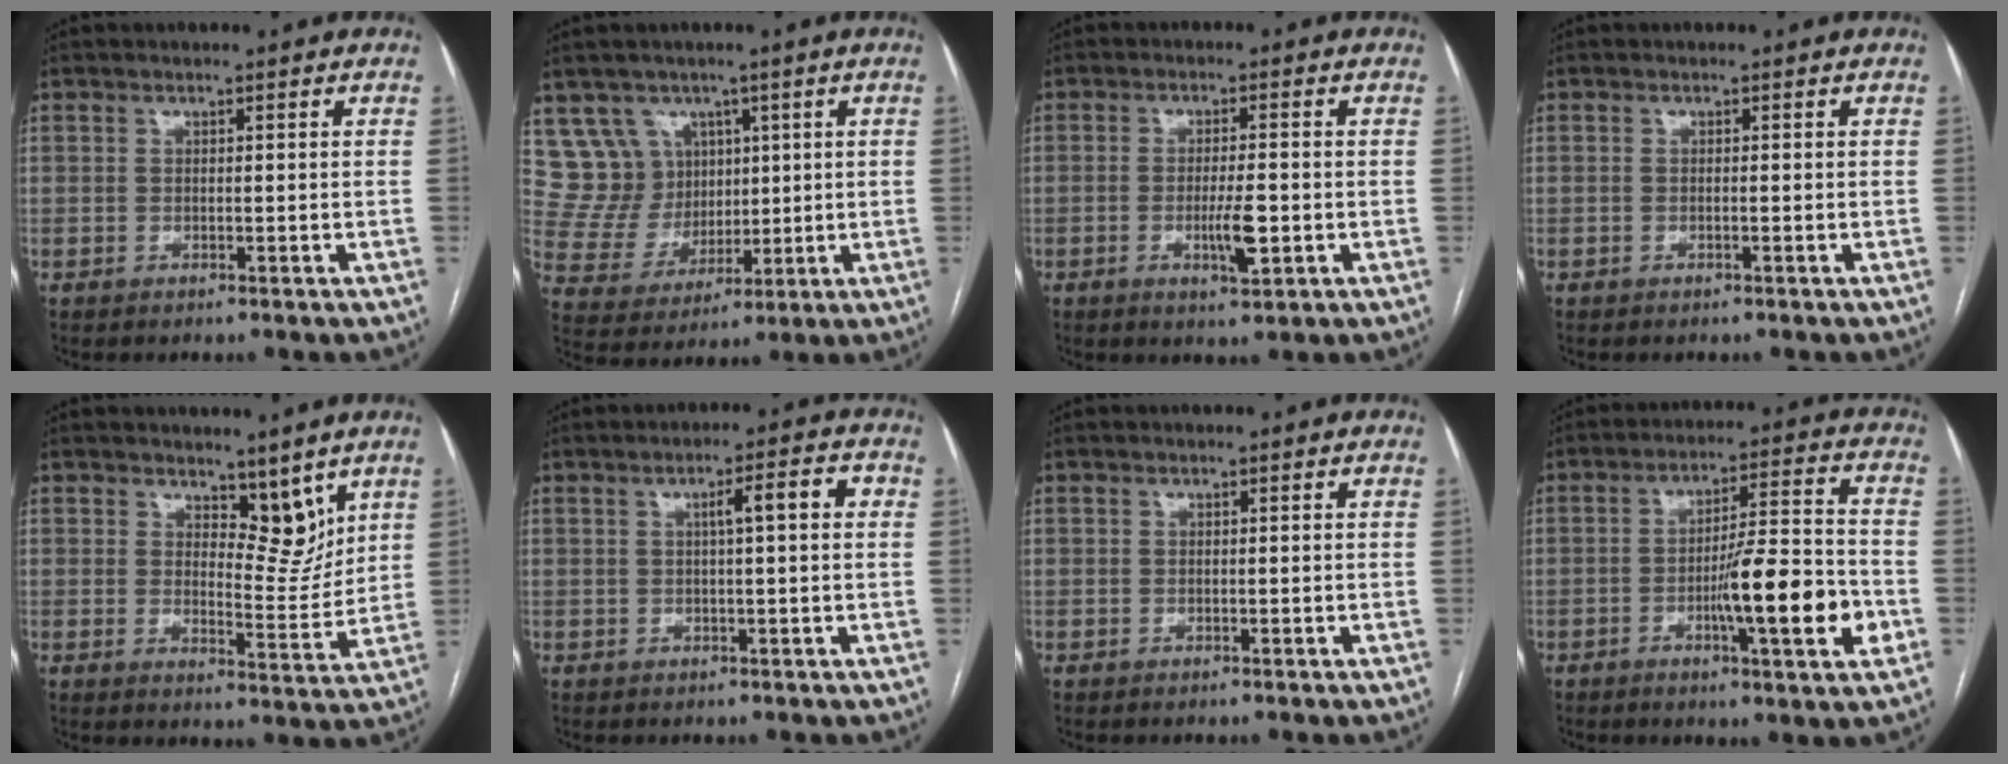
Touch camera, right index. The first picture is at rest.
{"total": 9.2, "force": [4.8, 7.8, 1.1], "torque": [-0.037, 0.036, 0.109]}
{"total": 4.9, "force": [-1.3, 0.8, 4.7], "torque": [-0.088, -0.005, -0.017]}
{"total": 0.0}
{"total": 6.1, "force": [4.3, 2.5, 3.6], "torque": [-0.044, -0.012, 0.071]}
{"total": 4.8, "force": [0.9, 0.5, 4.7], "torque": [-0.071, 0.015, 0.013]}
{"total": 0.0}
{"total": 13.4, "force": [-4.0, 1.0, 12.7], "torque": [-0.200, -0.001, -0.060]}